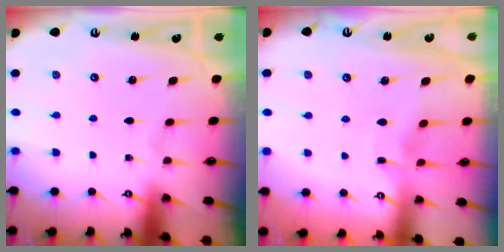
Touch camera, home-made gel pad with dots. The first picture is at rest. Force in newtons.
{"total": 3.2, "press": 3.2, "slide": 0.1}